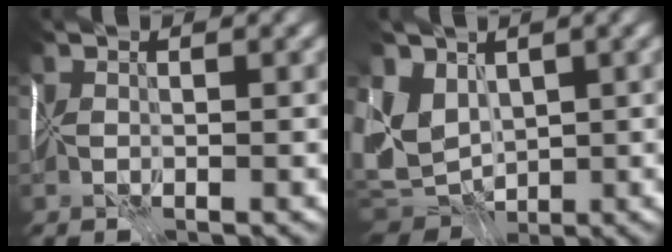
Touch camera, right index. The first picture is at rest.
{"total": 5.7, "force": [0.2, 4.4, 3.5], "torque": [-0.085, -0.015, 0.006]}